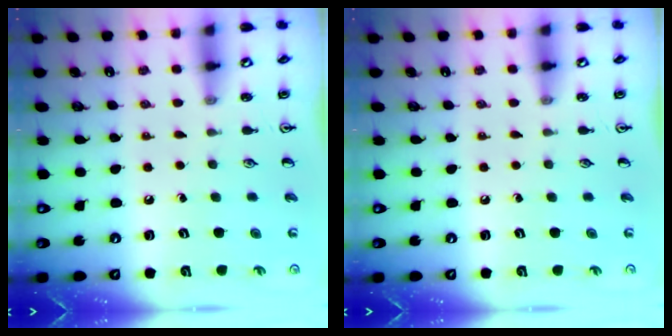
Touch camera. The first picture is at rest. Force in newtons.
{"total": 0.0}